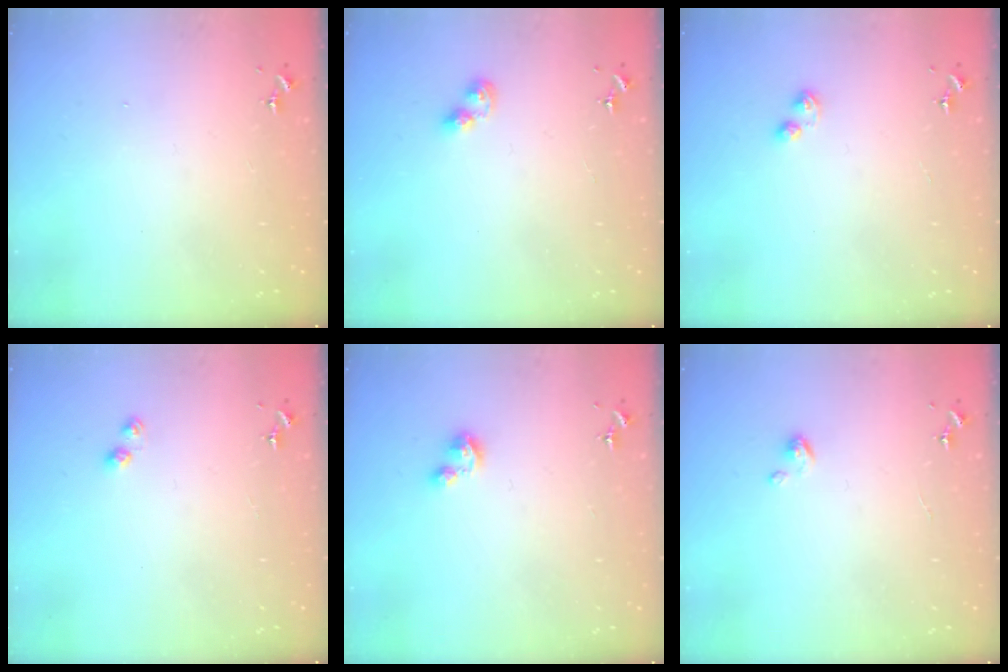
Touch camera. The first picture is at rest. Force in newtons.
{"total": 5.6, "press": 5.5, "slide": 0.6}
{"total": 2.9, "press": 2.9, "slide": 0.4}
{"total": 3.6, "press": 3.5, "slide": 0.4}
{"total": 4.0, "press": 4.0, "slide": 0.4}
{"total": 2.7, "press": 2.7, "slide": 0.2}